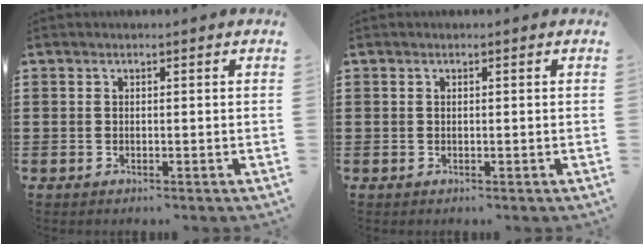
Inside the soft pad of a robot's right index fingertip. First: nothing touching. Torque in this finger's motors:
{"motor_torque": [-0.09, 0.19, -0.04, -0.01]}